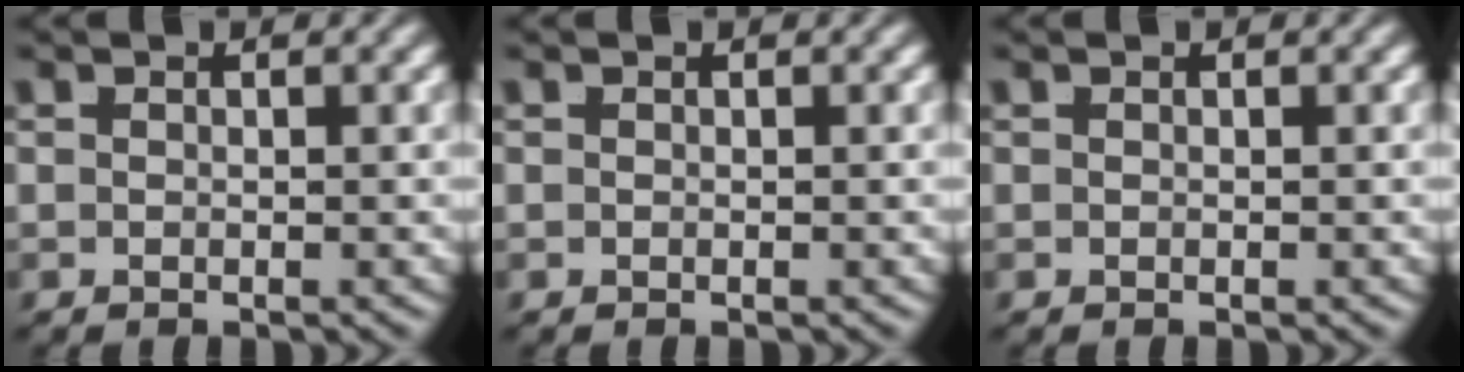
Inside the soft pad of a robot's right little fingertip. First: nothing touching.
{"total": 0.0}
{"total": 0.0}